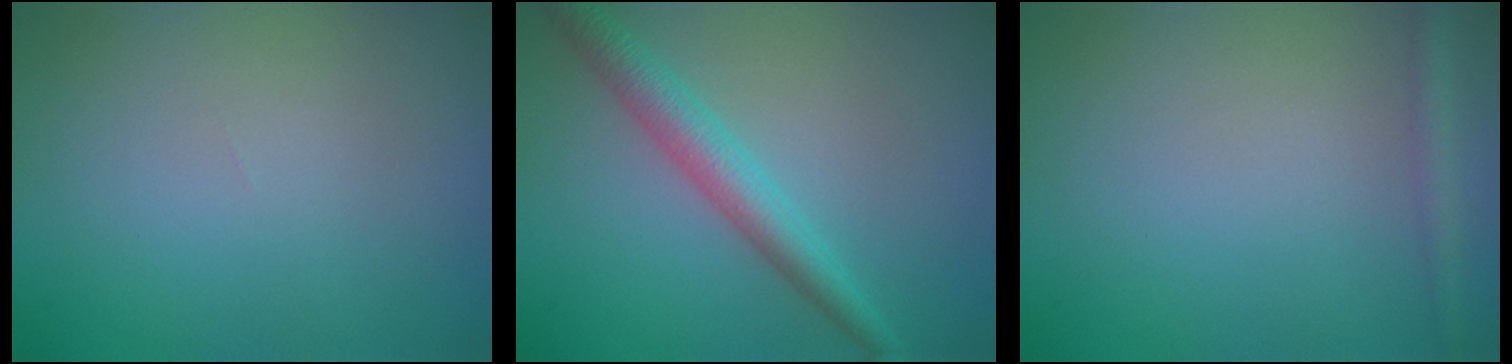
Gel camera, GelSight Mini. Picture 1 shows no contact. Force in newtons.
{"total": 3.6, "press": 3.6, "slide": 0.1}
{"total": 1.3, "press": 1.3, "slide": 0.1}